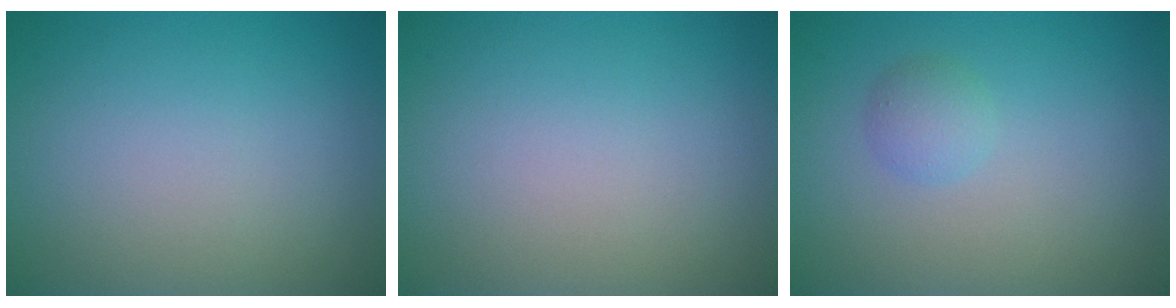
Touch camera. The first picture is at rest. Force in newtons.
{"total": 0.0}
{"total": 1.5, "press": 1.5, "slide": 0.0}